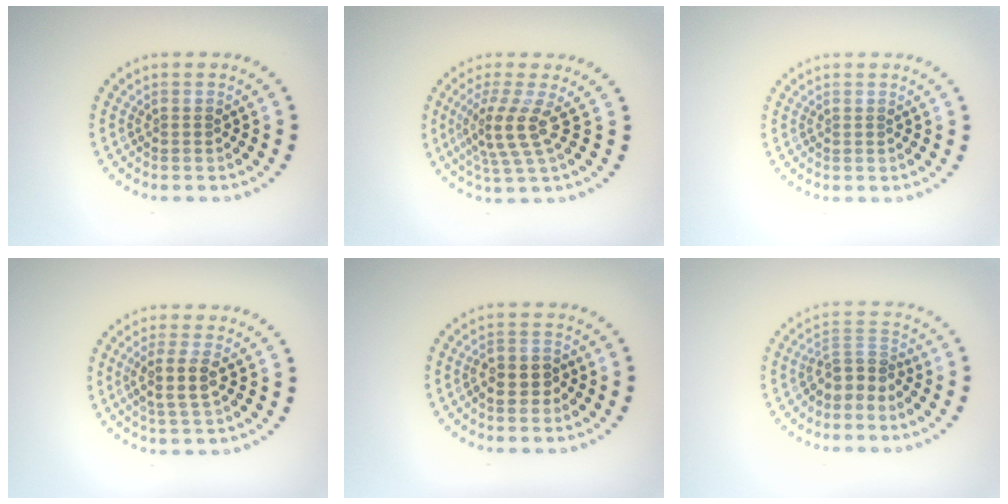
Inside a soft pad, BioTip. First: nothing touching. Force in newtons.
{"total": 3.5, "press": 2.6, "slide": 2.3}
{"total": 0.0}
{"total": 2.7, "press": 2.3, "slide": 1.5}
{"total": 2.4, "press": 2.3, "slide": 0.7}
{"total": 2.7, "press": 2.0, "slide": 1.9}